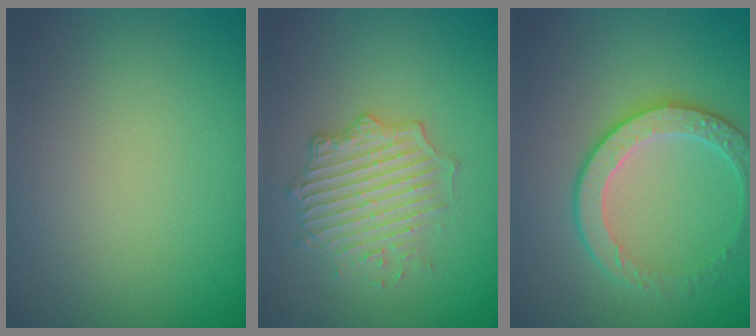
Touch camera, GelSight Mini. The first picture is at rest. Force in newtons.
{"total": 3.7, "press": 3.3, "slide": 1.5}
{"total": 3.8, "press": 3.4, "slide": 1.8}